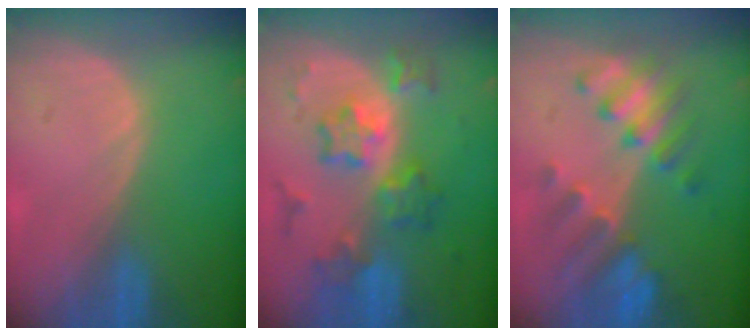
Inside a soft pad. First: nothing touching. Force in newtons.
{"total": 8.3, "press": 8.3, "slide": 0.6}
{"total": 7.8, "press": 7.7, "slide": 0.8}